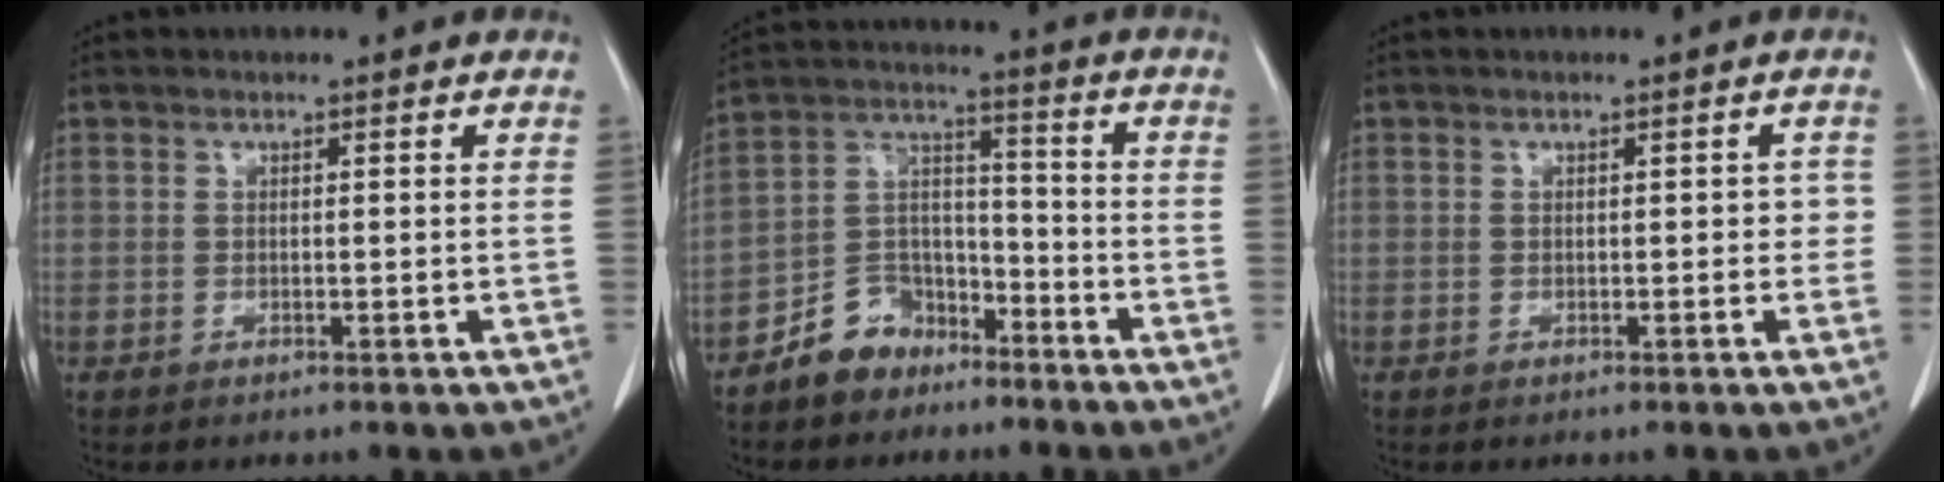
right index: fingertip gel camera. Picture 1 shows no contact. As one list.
[{"total": 8.7, "force": [-6.4, 5.6, 2.1], "torque": [-0.043, 0.030, -0.116]}, {"total": 1.6, "force": [-0.1, 1.1, 1.2], "torque": [-0.005, 0.016, -0.002]}]